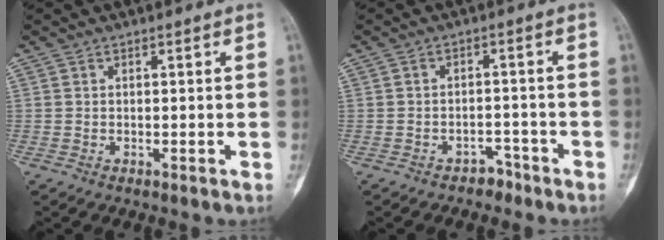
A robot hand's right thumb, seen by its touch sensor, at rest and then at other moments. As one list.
[{"total": 3.0, "force": [-2.3, 1.7, 0.6], "torque": [-0.001, 0.024, -0.031]}]